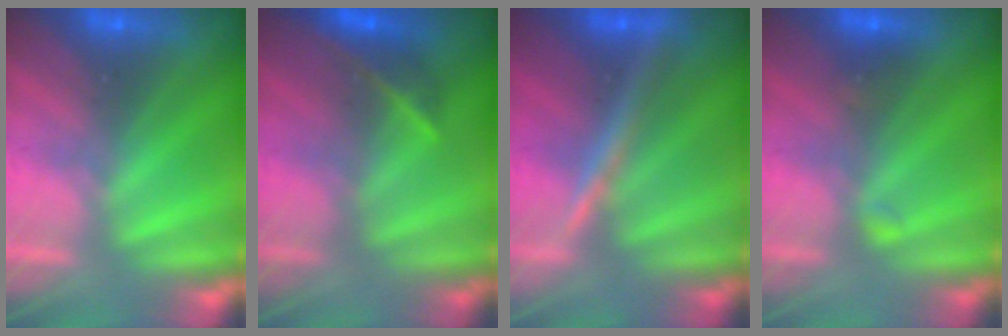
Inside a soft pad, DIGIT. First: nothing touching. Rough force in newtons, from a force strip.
{"total": 2.4}
{"total": 2.4}
{"total": 2.2}